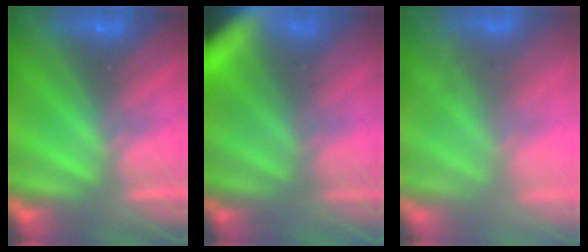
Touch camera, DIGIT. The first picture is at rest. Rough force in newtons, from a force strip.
{"total": 6.1}
{"total": 7.4}